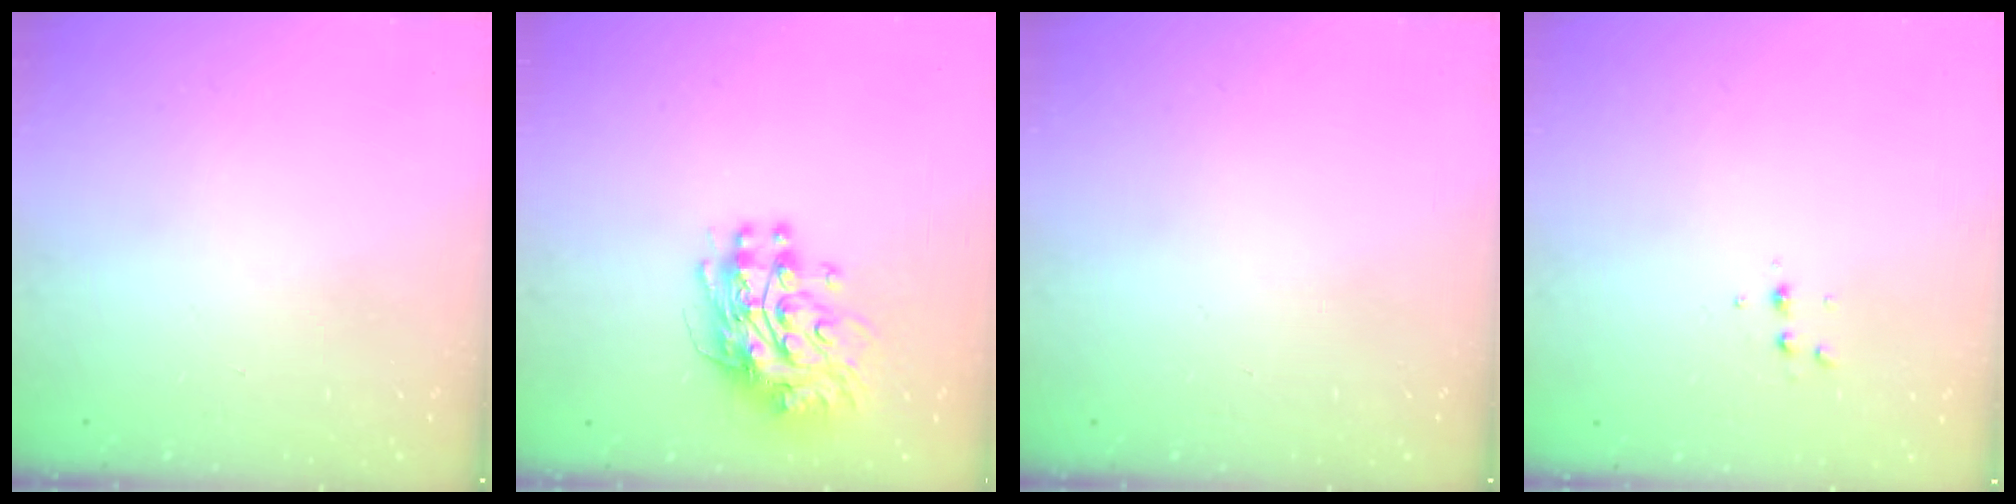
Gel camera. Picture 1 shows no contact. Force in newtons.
{"total": 11.2, "press": 11.2, "slide": 0.9}
{"total": 0.0}
{"total": 4.1, "press": 4.0, "slide": 1.1}